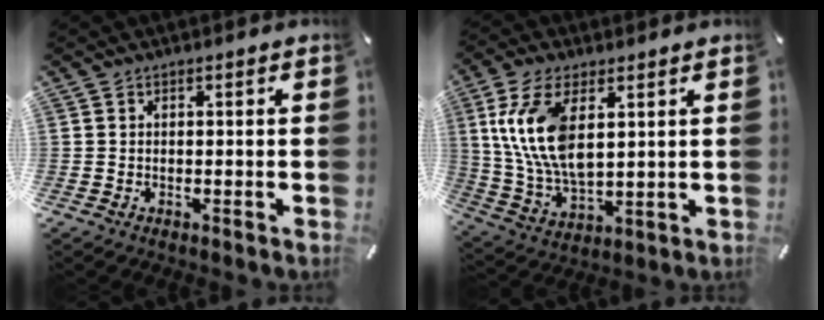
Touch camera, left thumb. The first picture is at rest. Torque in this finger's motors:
{"motor_torque": [0.87, 0.85, 1.77, -1.00, 0.68]}